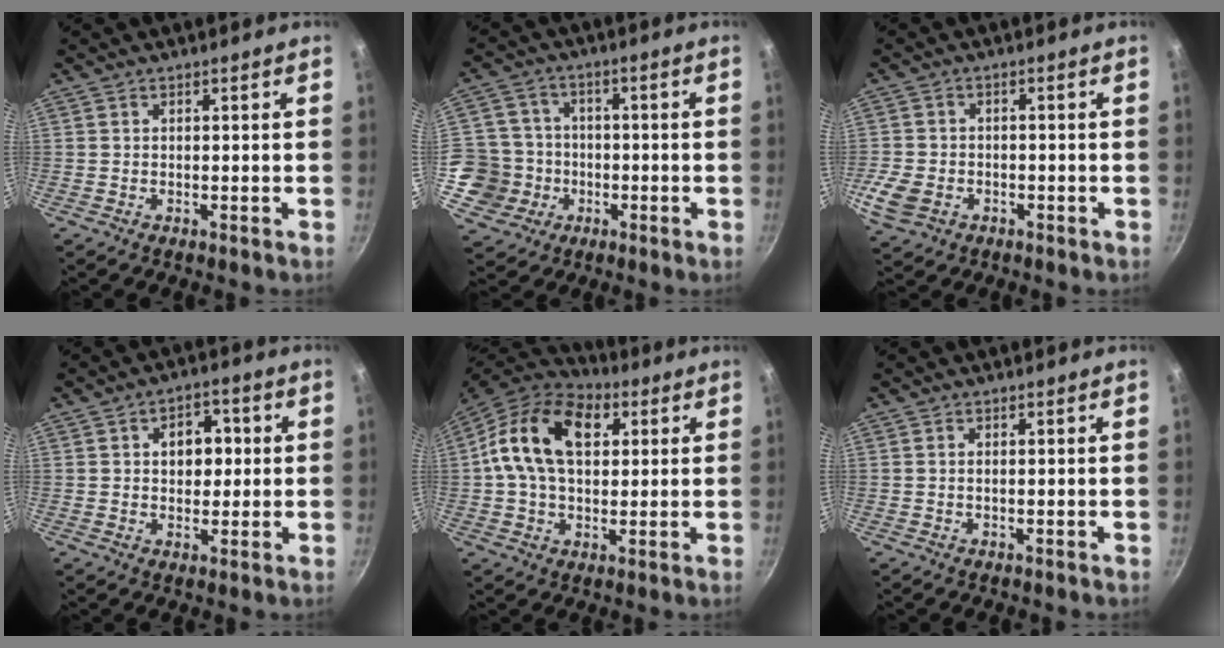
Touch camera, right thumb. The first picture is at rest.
{"total": 11.3, "force": [-2.5, 10.7, 2.8], "torque": [-0.031, 0.028, -0.050]}
{"total": 7.2, "force": [-2.4, 5.5, 4.1], "torque": [-0.089, 0.010, -0.045]}
{"total": 6.8, "force": [1.1, 5.0, 4.5], "torque": [-0.025, 0.006, 0.011]}
{"total": 17.1, "force": [4.4, 11.2, 12.2], "torque": [-0.187, 0.012, 0.059]}
{"total": 0.5, "force": [0.1, 0.2, 0.5], "torque": [-0.010, 0.000, 0.001]}